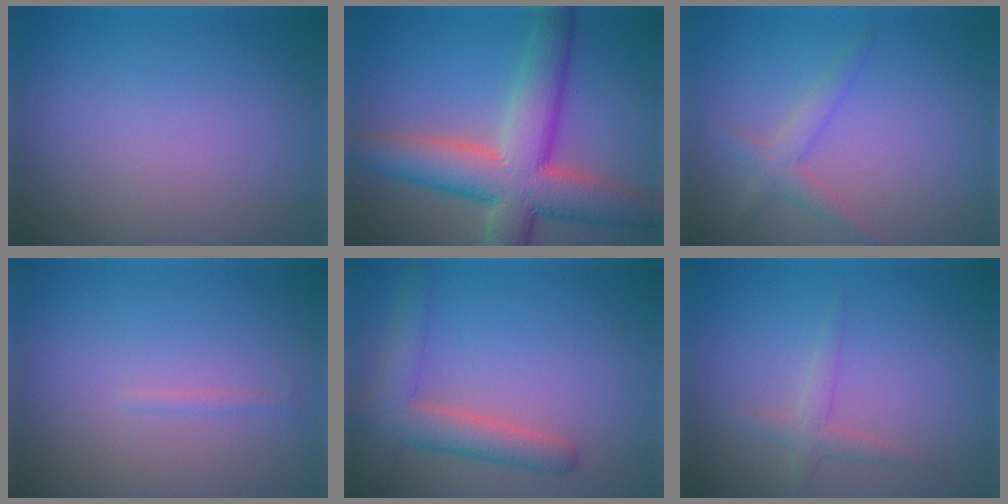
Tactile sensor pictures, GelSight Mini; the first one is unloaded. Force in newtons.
{"total": 10.1, "press": 10.0, "slide": 0.8}
{"total": 2.2, "press": 2.2, "slide": 0.1}
{"total": 0.5, "press": 0.5, "slide": 0.0}
{"total": 4.3, "press": 4.3, "slide": 0.2}
{"total": 1.6, "press": 1.6, "slide": 0.0}